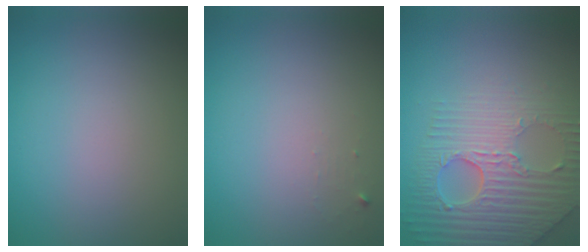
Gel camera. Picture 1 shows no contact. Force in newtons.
{"total": 0.6, "press": 0.6, "slide": 0.1}
{"total": 6.1, "press": 5.2, "slide": 3.3}